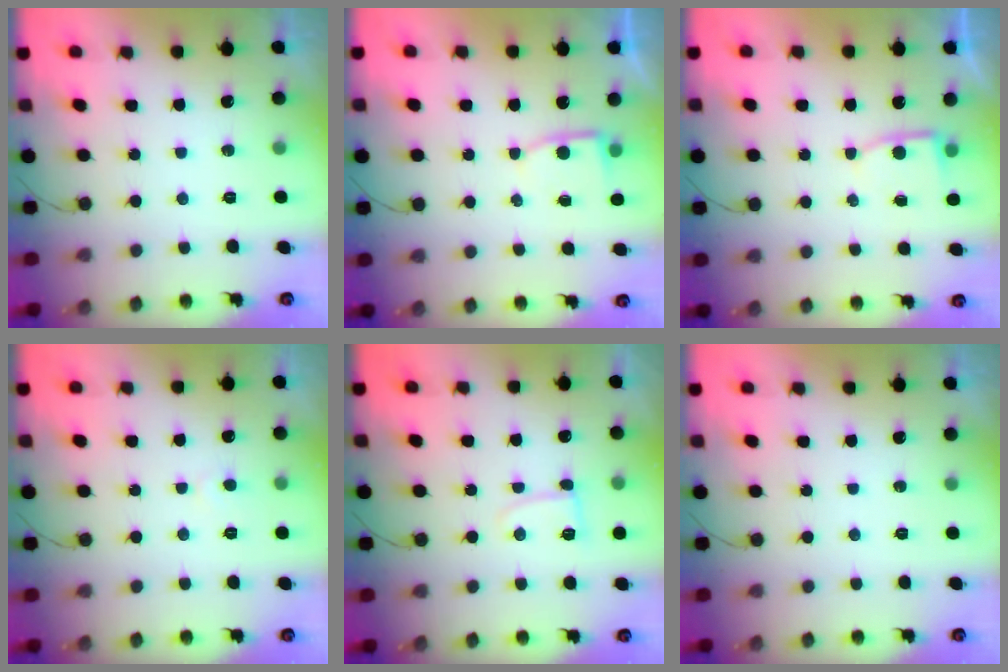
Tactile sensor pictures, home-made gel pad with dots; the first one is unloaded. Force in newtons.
{"total": 3.7, "press": 3.6, "slide": 0.4}
{"total": 3.7, "press": 3.6, "slide": 0.4}
{"total": 3.6, "press": 3.6, "slide": 0.3}
{"total": 5.0, "press": 4.9, "slide": 0.6}
{"total": 0.0}